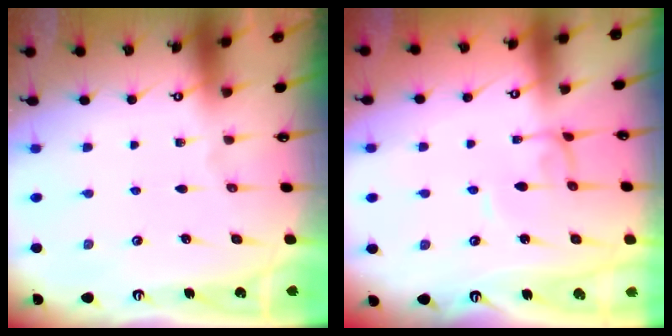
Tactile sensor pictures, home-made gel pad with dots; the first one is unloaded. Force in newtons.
{"total": 2.1, "press": 2.1, "slide": 0.1}